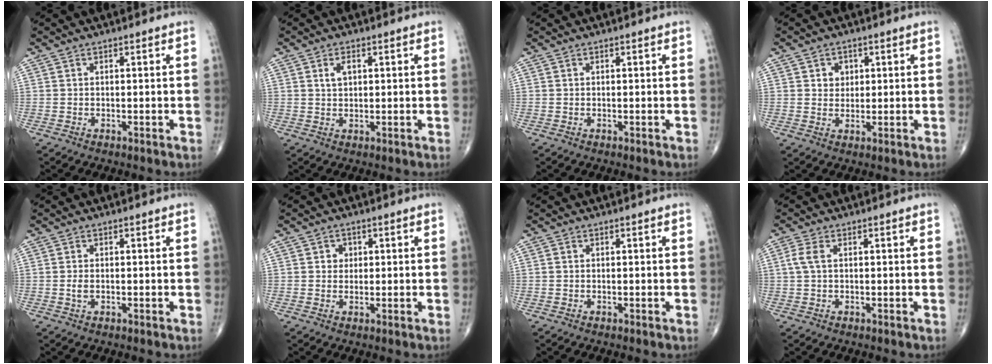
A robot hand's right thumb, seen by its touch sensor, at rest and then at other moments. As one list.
[{"total": 2.8, "force": [0.9, 1.7, 2.0], "torque": [-0.031, 0.000, 0.017]}, {"total": 0.0}, {"total": 3.1, "force": [1.0, 2.7, 1.2], "torque": [-0.001, -0.004, 0.015]}, {"total": 1.5, "force": [-0.2, 0.8, 1.2], "torque": [-0.024, 0.000, -0.005]}, {"total": 2.2, "force": [0.5, 2.0, 0.8], "torque": [0.003, 0.000, 0.005]}, {"total": 0.0}, {"total": 2.6, "force": [0.5, 1.3, 2.2], "torque": [-0.063, 0.010, 0.009]}]